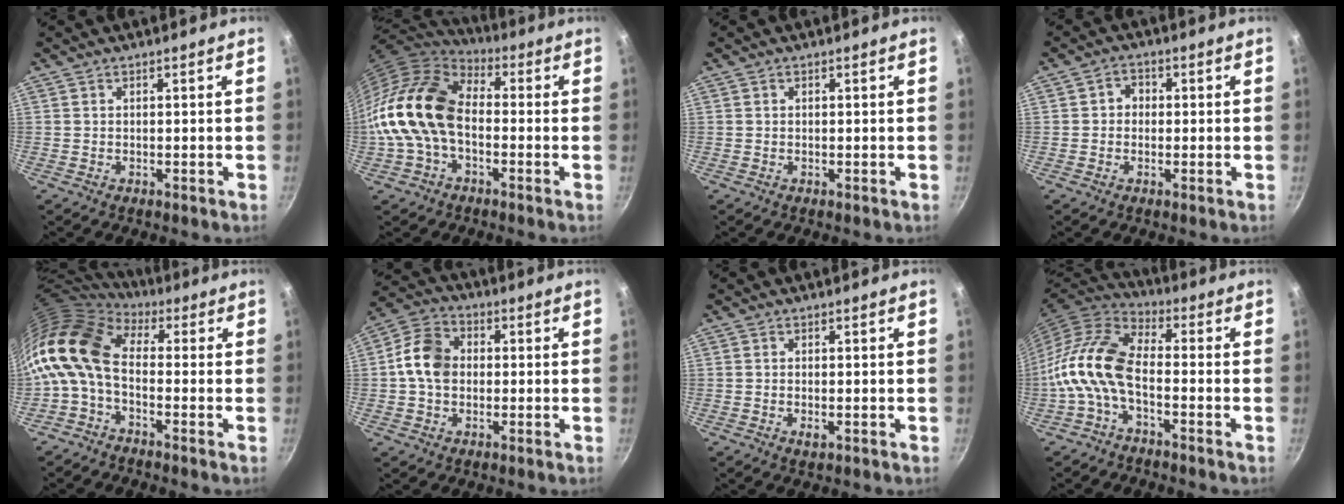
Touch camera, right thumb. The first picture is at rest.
{"total": 15.8, "force": [-2.1, 10.4, 11.7], "torque": [-0.204, 0.039, -0.057]}
{"total": 0.0}
{"total": 2.9, "force": [0.0, 2.6, 1.2], "torque": [-0.001, 0.008, -0.005]}
{"total": 12.5, "force": [-0.2, 7.7, 9.9], "torque": [-0.189, 0.021, -0.025]}
{"total": 9.8, "force": [0.1, 7.6, 6.2], "torque": [-0.092, 0.020, -0.015]}
{"total": 1.5, "force": [-0.4, 0.6, 1.4], "torque": [-0.028, -0.002, -0.008]}
{"total": 11.8, "force": [-3.5, 6.0, 9.5], "torque": [-0.192, 0.042, -0.087]}